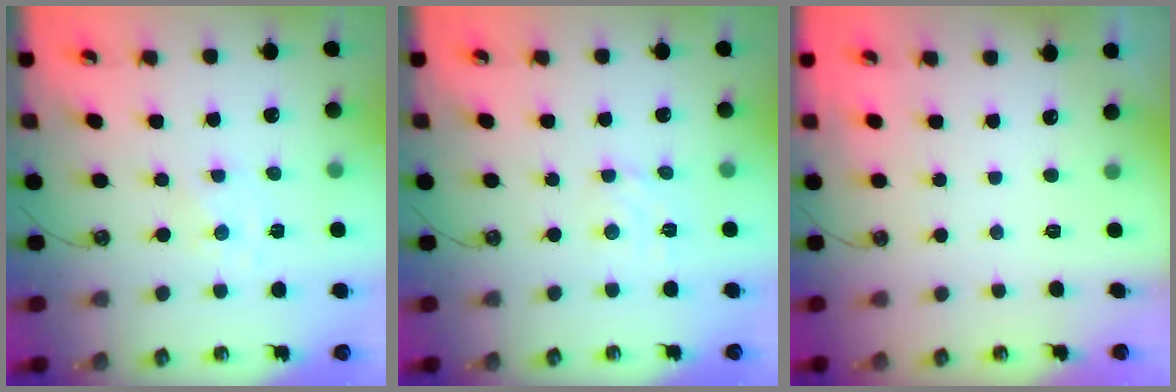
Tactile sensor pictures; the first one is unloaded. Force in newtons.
{"total": 2.8, "press": 2.7, "slide": 0.4}
{"total": 0.0}